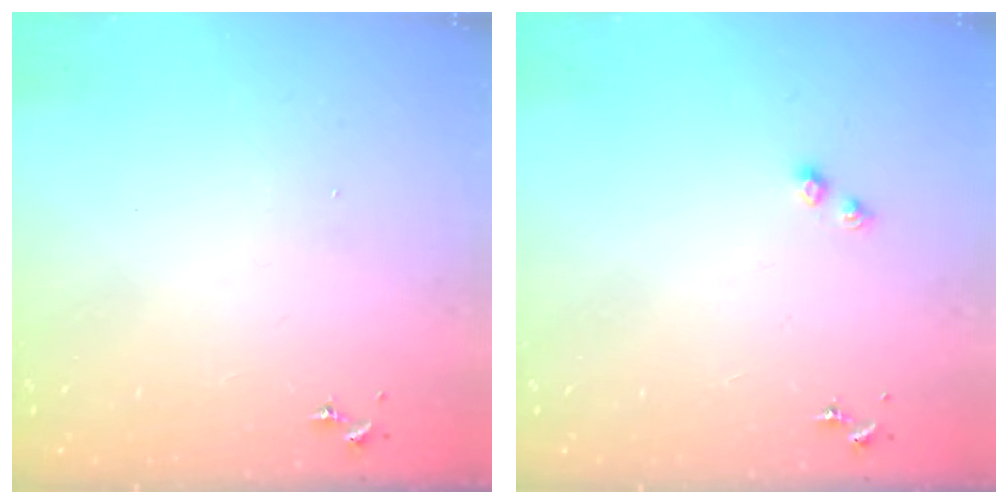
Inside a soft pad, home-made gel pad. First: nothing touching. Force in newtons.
{"total": 3.1, "press": 3.0, "slide": 0.7}